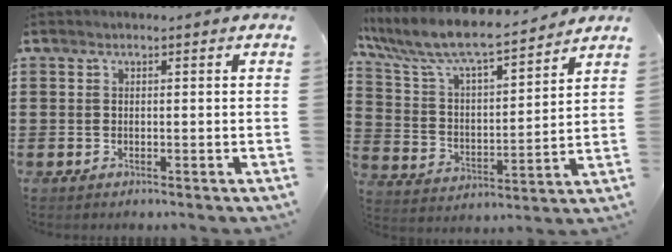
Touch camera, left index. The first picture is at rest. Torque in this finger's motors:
{"motor_torque": [1.08, -1.06, 0.73, 0.21]}